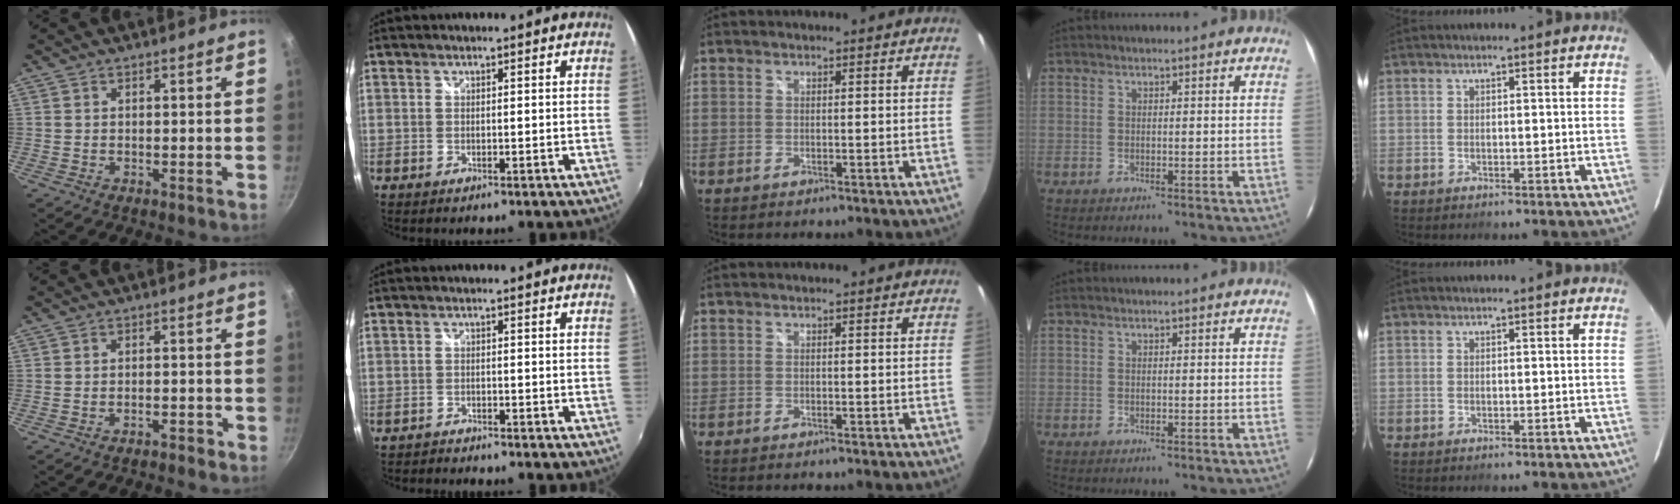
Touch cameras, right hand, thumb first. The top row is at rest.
{"thumb": {"total": 2.0, "force": [-1.7, 0.5, 1.0], "torque": [-0.010, 0.023, -0.019]}, "index": {"total": 2.0, "force": [-2.0, 0.2, 0.1], "torque": [-0.014, -0.005, -0.039]}}